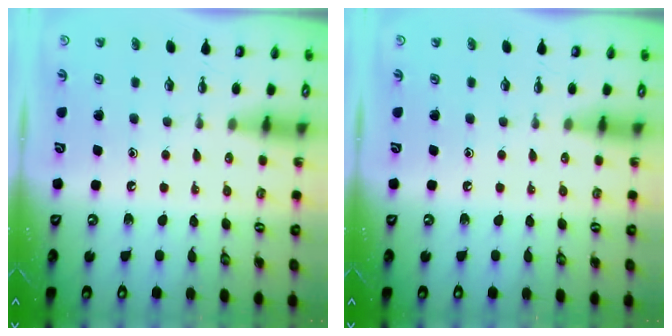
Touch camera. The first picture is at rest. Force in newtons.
{"total": 0.0}